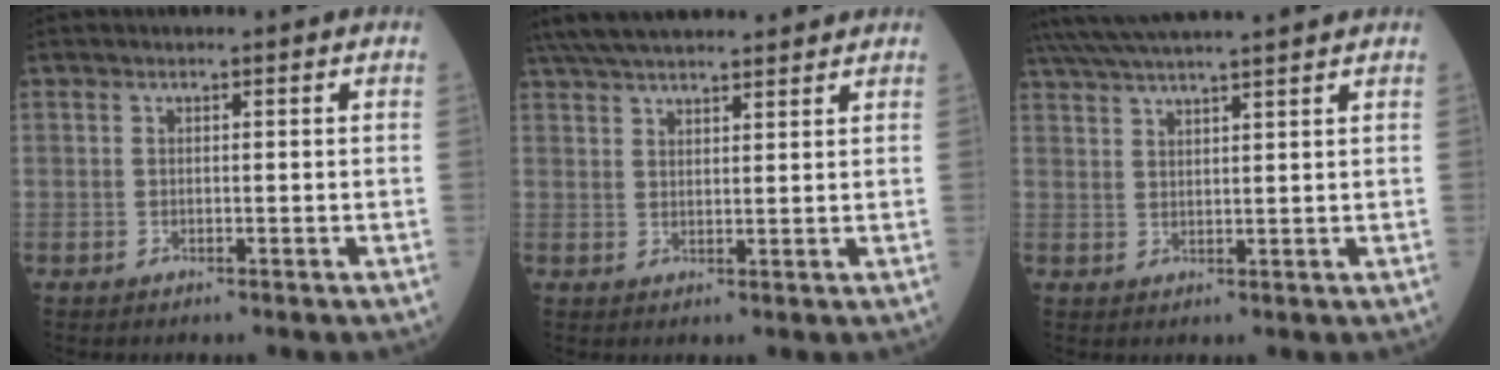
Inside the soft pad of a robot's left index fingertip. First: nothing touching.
{"total": 15.6, "force": [13.8, 2.7, 6.7], "torque": [-0.121, 0.046, 0.216]}
{"total": 13.4, "force": [12.1, -0.7, 5.9], "torque": [-0.112, 0.028, 0.179]}